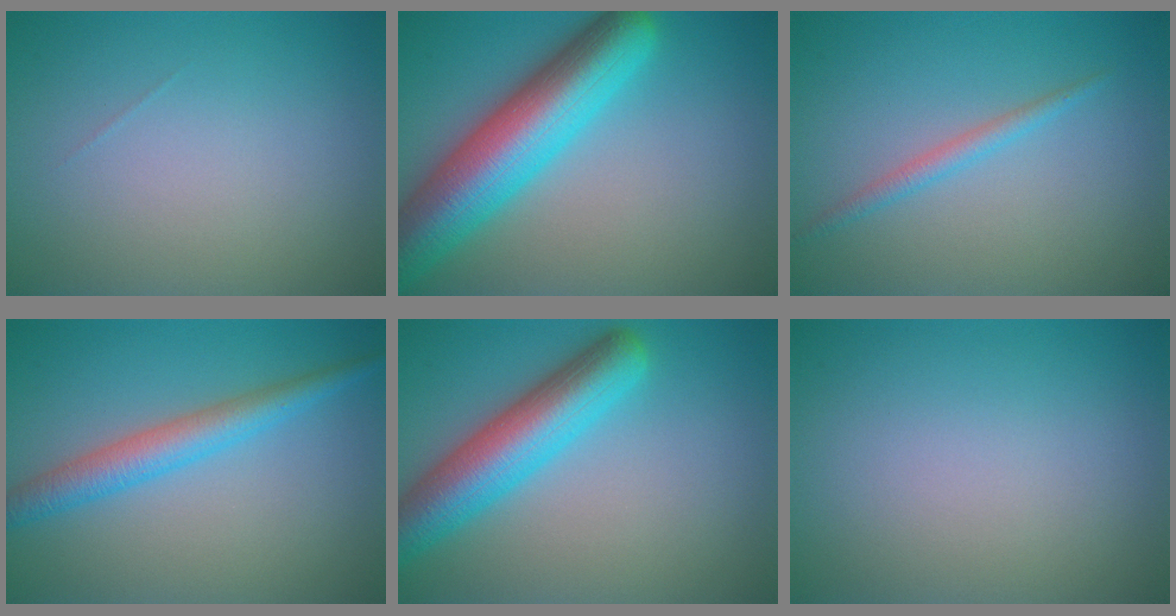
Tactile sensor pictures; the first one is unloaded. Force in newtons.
{"total": 10.2, "press": 10.2, "slide": 0.4}
{"total": 1.4, "press": 1.4, "slide": 0.1}
{"total": 3.6, "press": 3.6, "slide": 0.2}
{"total": 7.2, "press": 7.2, "slide": 0.3}
{"total": 0.0}